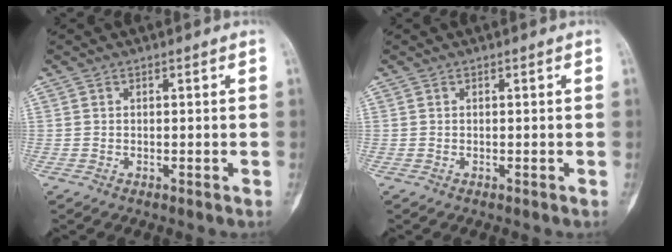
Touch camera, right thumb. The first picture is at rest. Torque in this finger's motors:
{"motor_torque": [-0.03, 0.01, 0.01, -0.01, 0.00]}